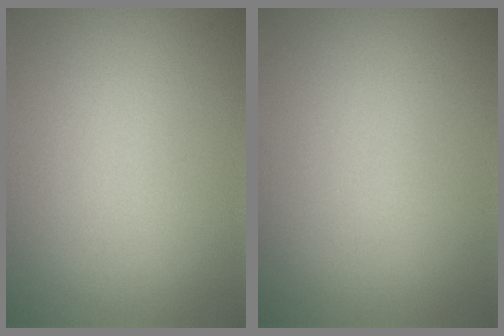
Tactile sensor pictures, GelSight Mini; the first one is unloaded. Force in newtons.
{"total": 0.0}